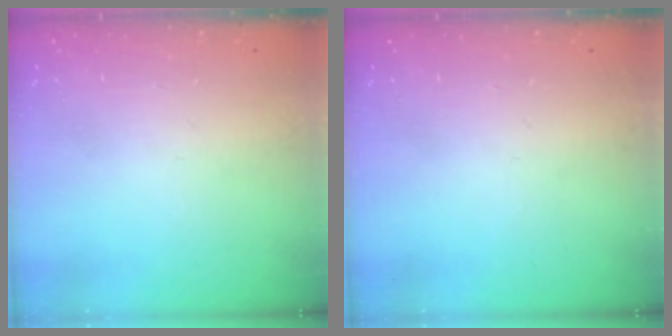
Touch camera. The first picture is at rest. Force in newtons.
{"total": 0.0}